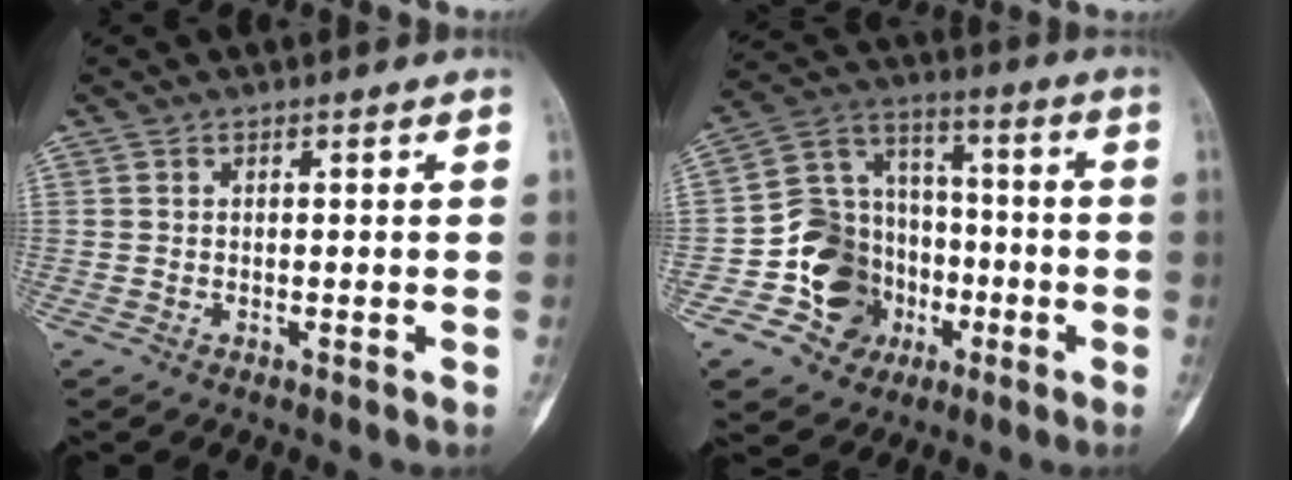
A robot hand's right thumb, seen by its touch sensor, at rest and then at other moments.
{"total": 15.5, "force": [-5.1, 13.6, 5.3], "torque": [-0.040, 0.082, -0.082]}